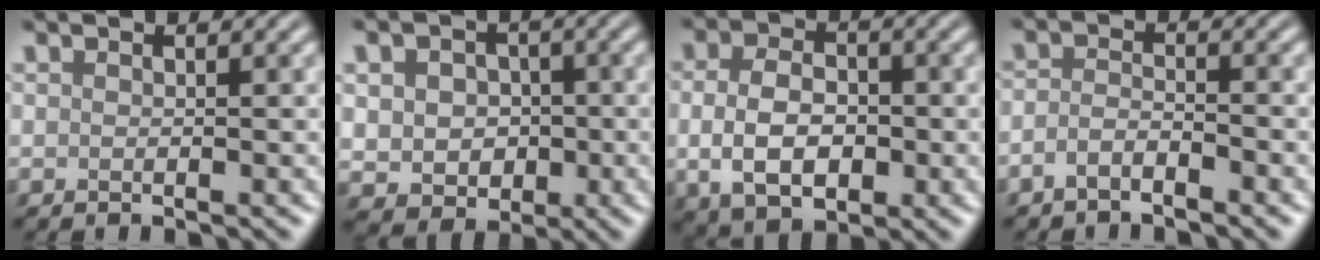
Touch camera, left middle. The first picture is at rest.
{"total": 5.6, "force": [-0.1, 4.7, 3.0], "torque": [-0.043, 0.000, -0.010]}
{"total": 5.7, "force": [-0.7, 3.7, 4.3], "torque": [-0.084, -0.005, -0.015]}
{"total": 1.9, "force": [-1.4, 0.6, 1.2], "torque": [-0.026, 0.003, -0.032]}